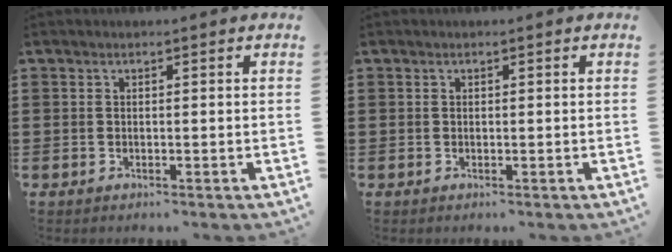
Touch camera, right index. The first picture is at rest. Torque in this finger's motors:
{"motor_torque": [-0.17, -0.11, 0.01, 0.00]}